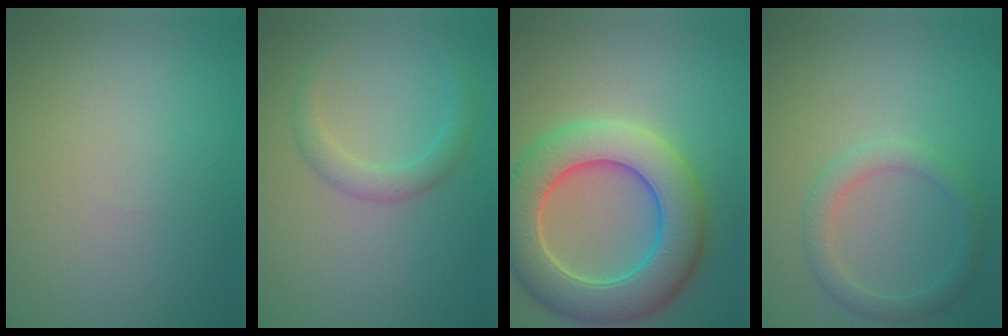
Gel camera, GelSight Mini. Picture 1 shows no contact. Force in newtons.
{"total": 2.1, "press": 2.1, "slide": 0.1}
{"total": 9.3, "press": 9.2, "slide": 0.7}
{"total": 2.3, "press": 2.3, "slide": 0.1}